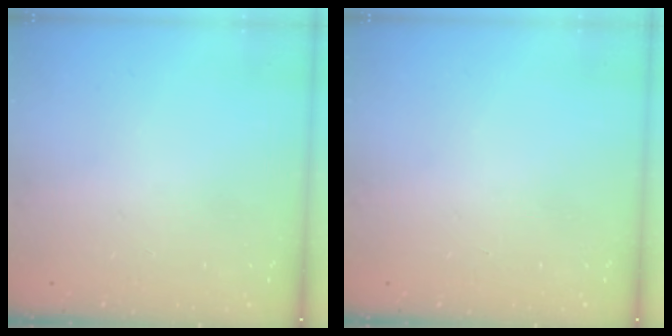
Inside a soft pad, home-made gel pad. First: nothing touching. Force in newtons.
{"total": 0.0}